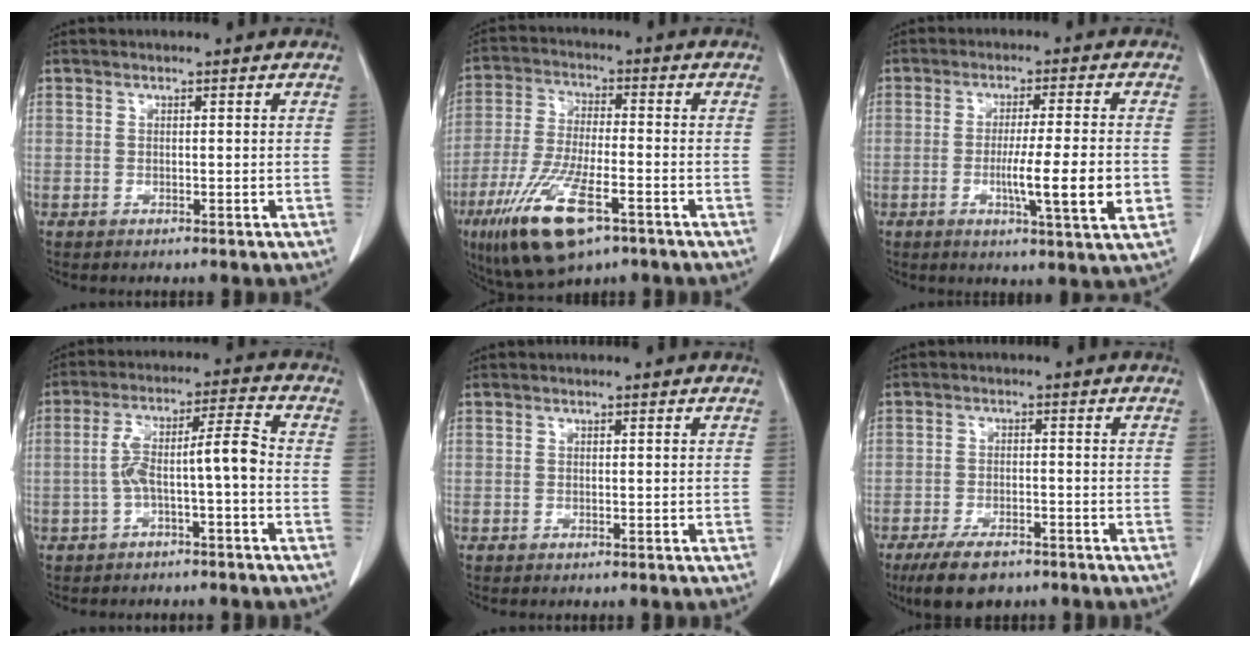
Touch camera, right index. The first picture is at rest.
{"total": 13.8, "force": [-7.4, 3.5, 11.1], "torque": [-0.222, -0.025, -0.124]}
{"total": 10.1, "force": [-2.0, -0.2, 9.9], "torque": [-0.152, -0.020, -0.035]}
{"total": 7.7, "force": [-1.8, 0.6, 7.4], "torque": [-0.137, 0.034, -0.028]}
{"total": 0.0}
{"total": 6.8, "force": [-5.0, 2.9, 3.5], "torque": [-0.063, -0.004, -0.083]}